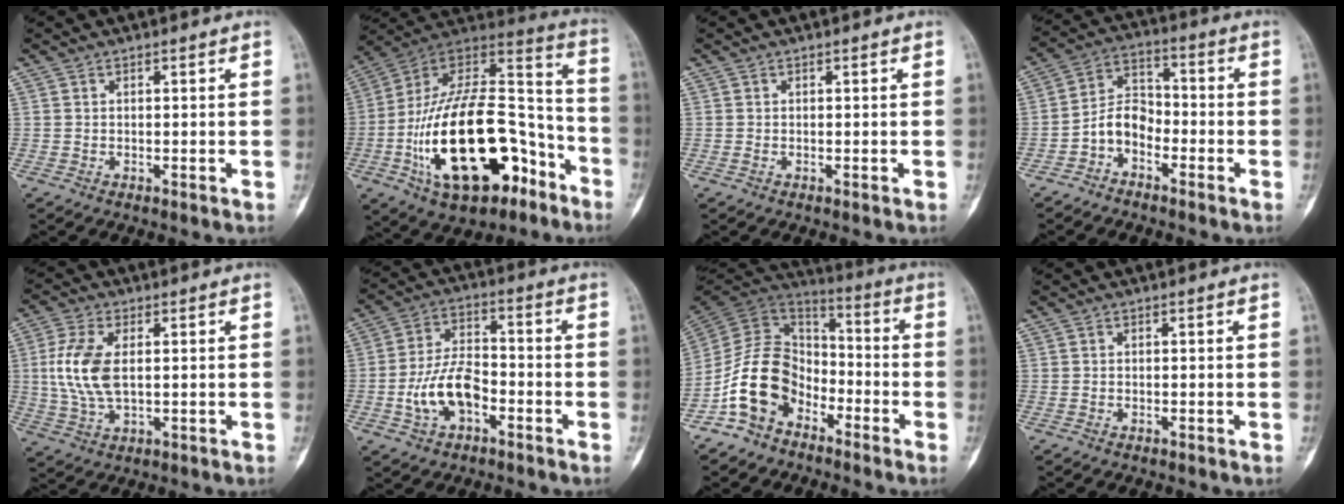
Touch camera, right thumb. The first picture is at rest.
{"total": 31.0, "force": [-11.8, 15.9, 23.9], "torque": [-0.428, 0.072, -0.180]}
{"total": 0.0}
{"total": 7.0, "force": [-3.4, 4.8, 3.8], "torque": [-0.055, 0.045, -0.078]}
{"total": 9.8, "force": [1.0, 5.0, 8.3], "torque": [-0.190, -0.002, 0.022]}
{"total": 10.7, "force": [-3.6, 6.1, 7.9], "torque": [-0.141, 0.036, -0.069]}
{"total": 14.4, "force": [-7.3, 9.9, 7.4], "torque": [-0.121, 0.074, -0.152]}
{"total": 0.0}